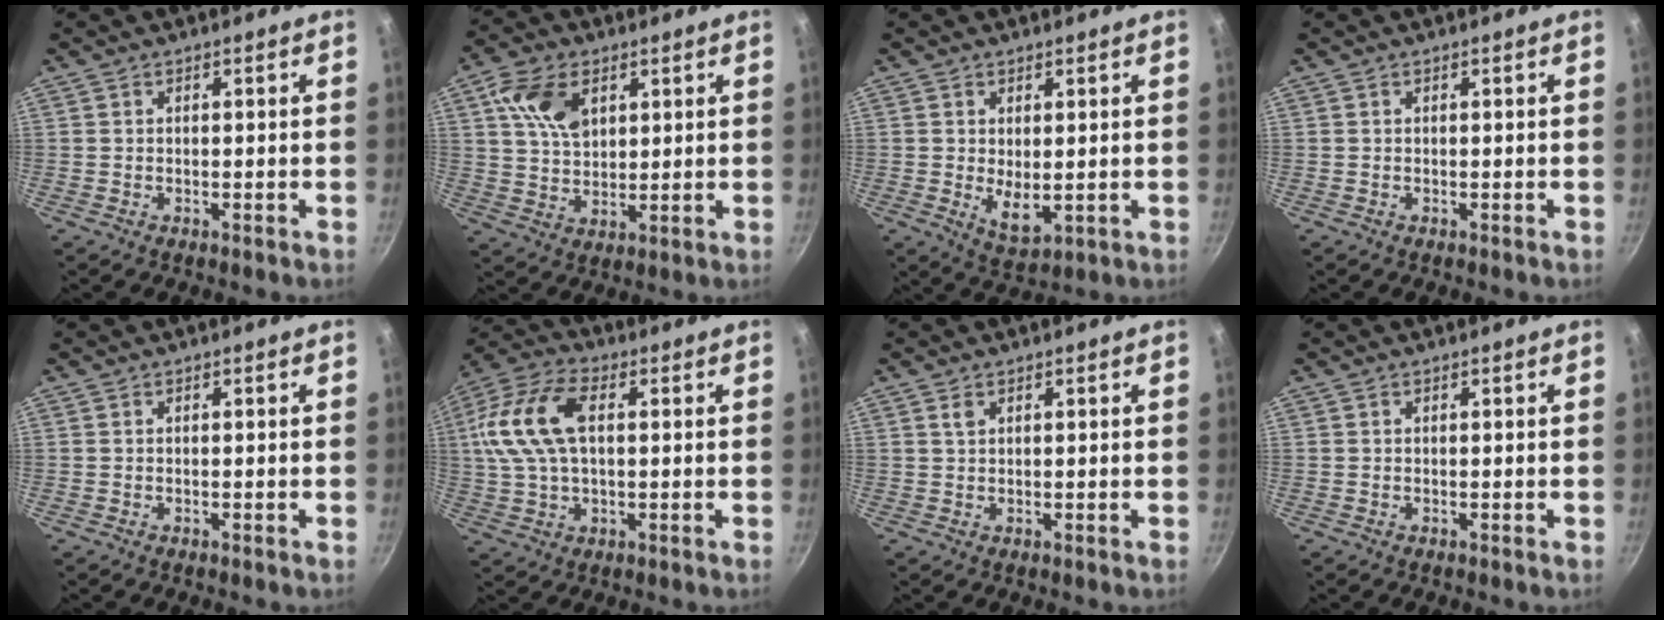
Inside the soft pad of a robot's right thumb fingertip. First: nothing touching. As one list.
[{"total": 9.8, "force": [3.9, 6.4, 6.3], "torque": [-0.100, -0.008, 0.072]}, {"total": 5.0, "force": [0.3, 2.8, 4.1], "torque": [-0.062, -0.019, 0.016]}, {"total": 0.0}, {"total": 0.0}, {"total": 15.2, "force": [2.5, 8.6, 12.3], "torque": [-0.243, 0.021, 0.034]}, {"total": 1.3, "force": [0.7, 0.7, 0.8], "torque": [-0.016, -0.003, 0.015]}, {"total": 0.0}]